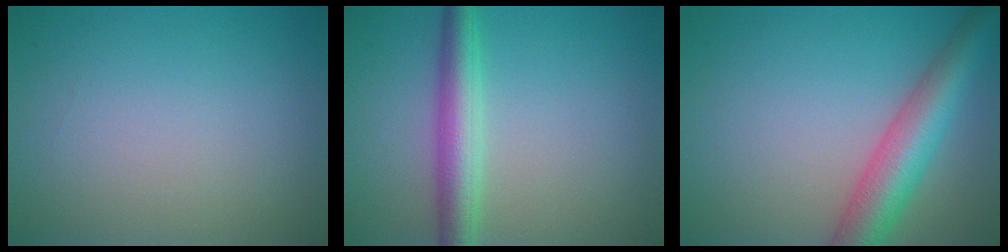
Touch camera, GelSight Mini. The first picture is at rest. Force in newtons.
{"total": 4.2, "press": 4.2, "slide": 0.0}
{"total": 6.2, "press": 6.2, "slide": 0.2}